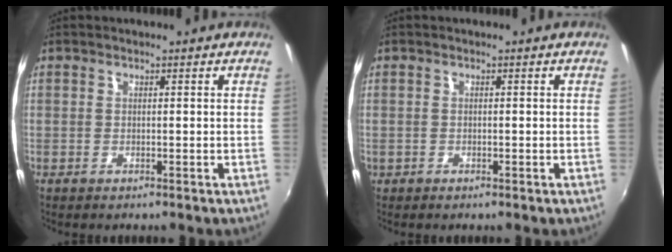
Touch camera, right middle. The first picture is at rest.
{"total": 0.7, "force": [-0.4, 0.4, 0.3], "torque": [-0.007, -0.001, -0.006]}